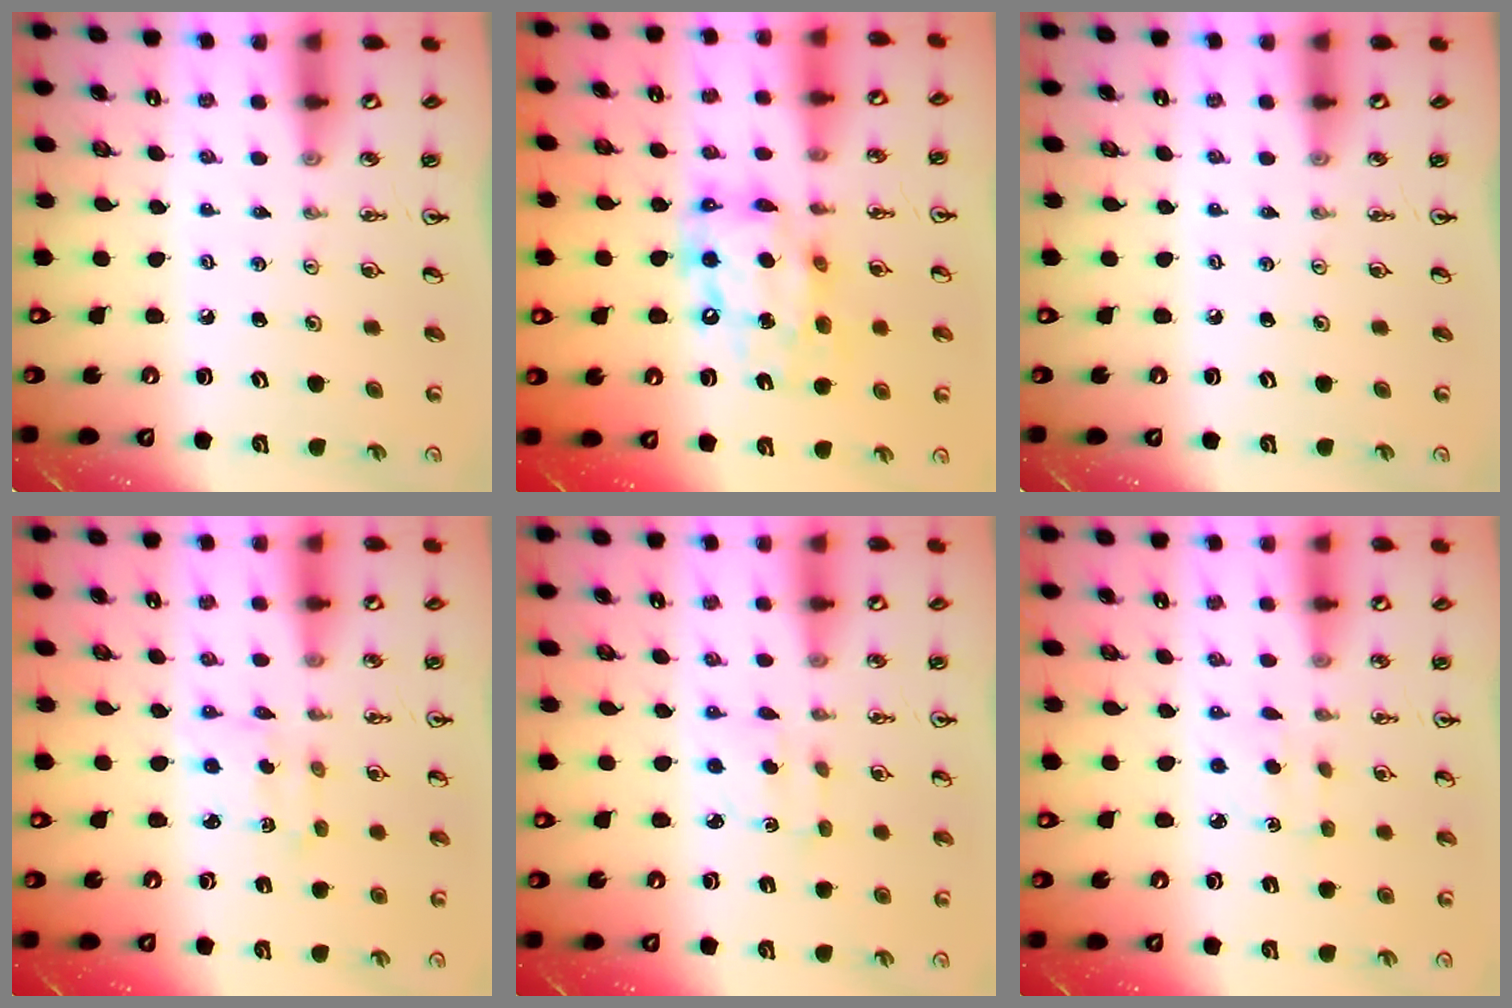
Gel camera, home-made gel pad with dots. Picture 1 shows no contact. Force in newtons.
{"total": 14.0, "press": 13.9, "slide": 1.6}
{"total": 0.0}
{"total": 2.2, "press": 2.0, "slide": 0.8}
{"total": 2.6, "press": 2.5, "slide": 0.7}
{"total": 3.6, "press": 3.6, "slide": 0.5}